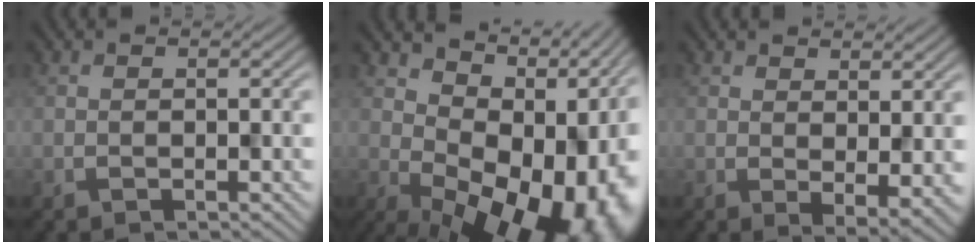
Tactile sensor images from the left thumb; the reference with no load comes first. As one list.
[{"total": 16.5, "force": [1.0, 10.2, 13.0], "torque": [-0.131, -0.019, 0.055]}, {"total": 2.9, "force": [1.5, 0.7, 2.4], "torque": [-0.039, -0.010, 0.035]}]